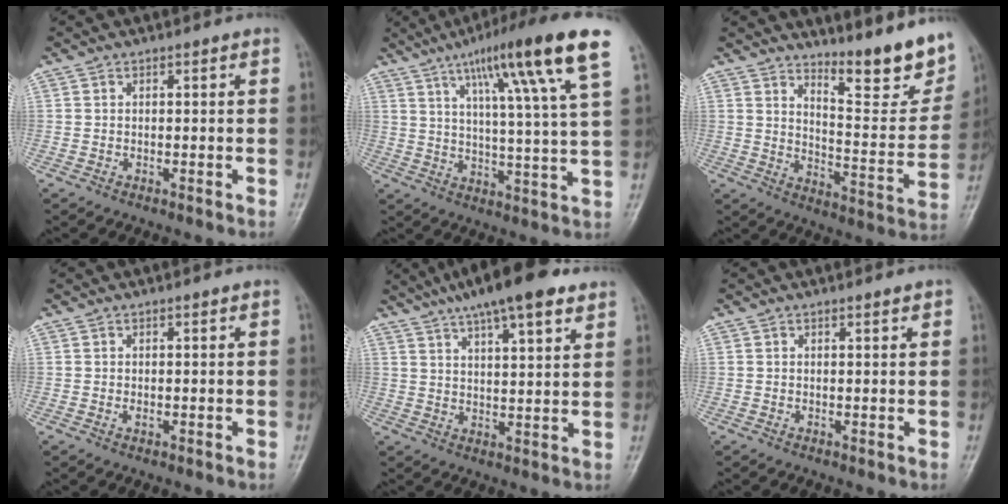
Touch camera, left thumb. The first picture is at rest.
{"total": 19.0, "force": [10.1, 1.3, 16.0], "torque": [-0.236, -0.027, 0.149]}
{"total": 16.1, "force": [12.1, 3.9, 9.9], "torque": [-0.099, -0.099, 0.178]}
{"total": 0.8, "force": [0.3, 0.4, 0.7], "torque": [-0.008, -0.002, 0.007]}
{"total": 15.0, "force": [10.3, 3.8, 10.2], "torque": [-0.144, -0.019, 0.163]}
{"total": 1.1, "force": [0.9, 0.1, 0.6], "torque": [-0.006, -0.005, 0.012]}